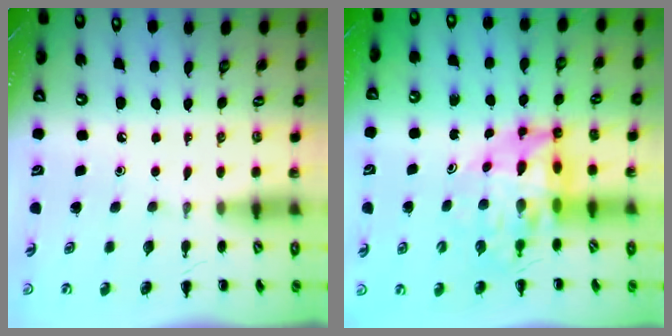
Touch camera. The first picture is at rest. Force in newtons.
{"total": 10.7, "press": 10.2, "slide": 3.2}